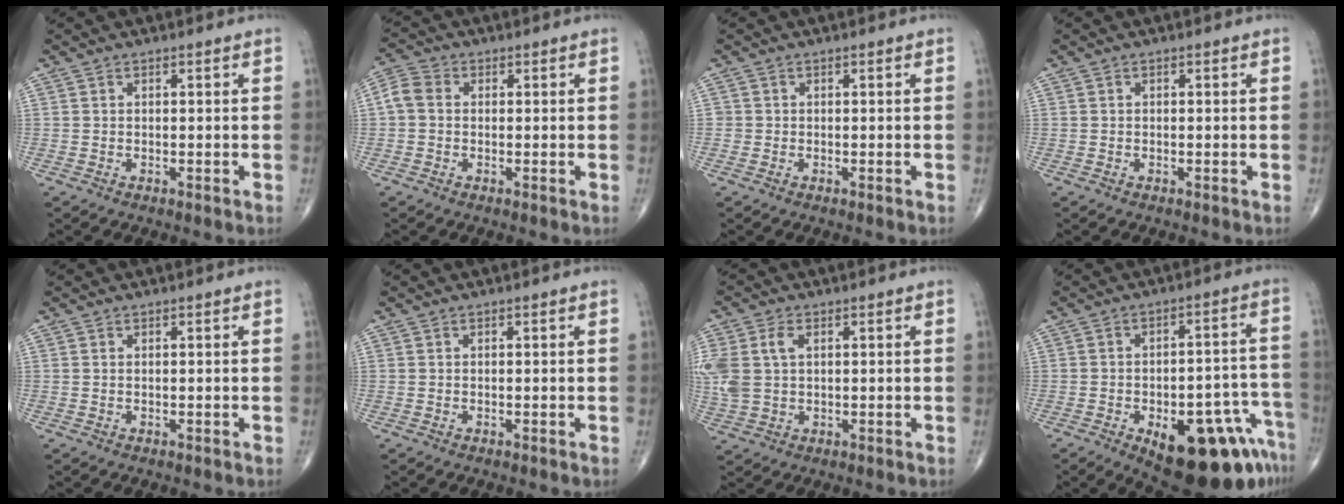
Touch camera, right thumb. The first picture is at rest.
{"total": 4.4, "force": [0.1, 3.5, 2.6], "torque": [-0.055, 0.015, -0.007]}
{"total": 0.8, "force": [-0.1, 0.8, 0.0], "torque": [0.005, 0.005, -0.004]}
{"total": 0.0}
{"total": 0.0}
{"total": 0.0}
{"total": 9.0, "force": [1.9, 5.9, 6.5], "torque": [-0.168, 0.012, 0.045]}
{"total": 20.9, "force": [-10.7, 9.0, 15.6], "torque": [-0.129, 0.066, -0.130]}